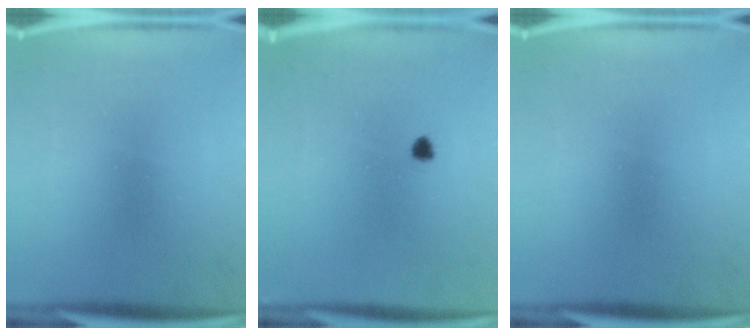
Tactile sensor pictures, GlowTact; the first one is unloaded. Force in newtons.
{"total": 1.2}
{"total": 0.0}